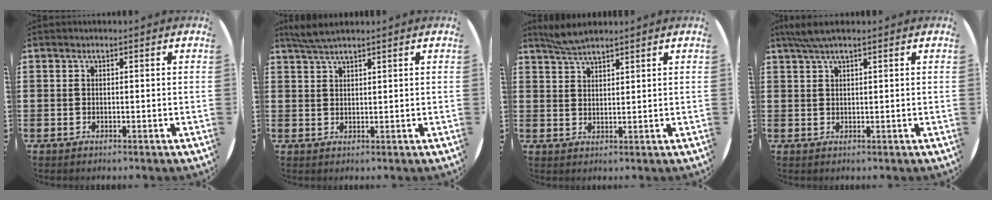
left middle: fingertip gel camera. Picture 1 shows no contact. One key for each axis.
{"total": 2.7, "fx": 2.3, "fy": 0.2, "fz": 1.2, "tx": -0.028, "ty": 0.004, "tz": 0.043}
{"total": 3.3, "fx": 3.1, "fy": 0.2, "fz": 0.9, "tx": -0.025, "ty": -0.001, "tz": 0.058}
{"total": 2.5, "fx": 1.9, "fy": 0.2, "fz": 1.7, "tx": -0.035, "ty": 0.005, "tz": 0.033}